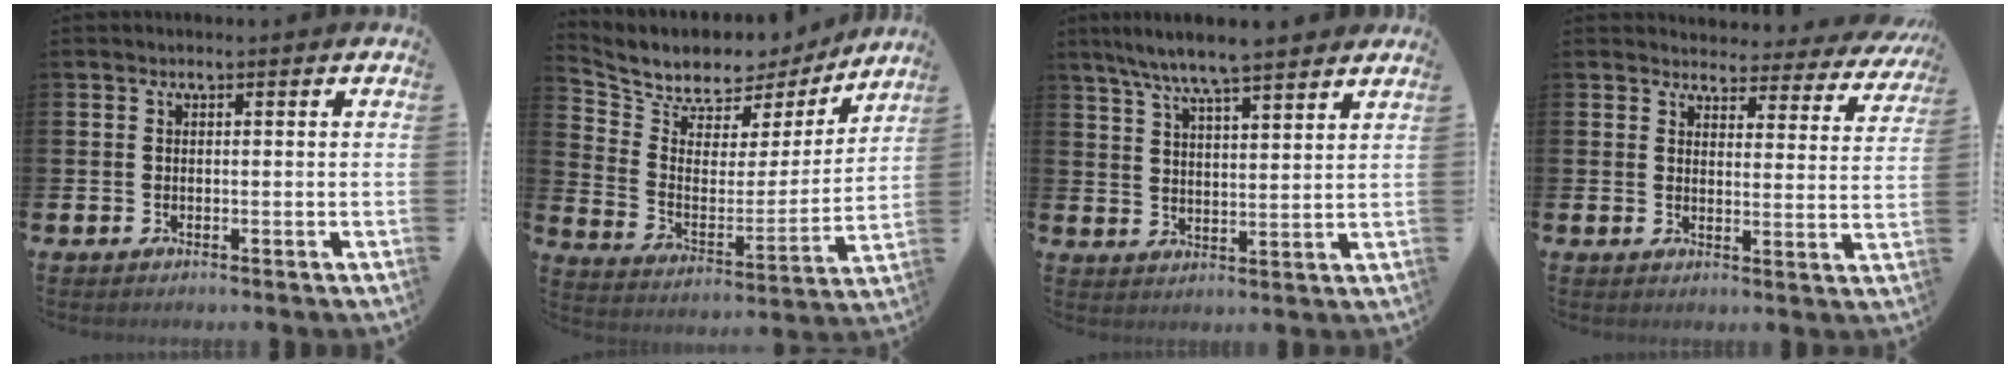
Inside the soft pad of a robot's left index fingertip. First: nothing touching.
{"total": 7.6, "force": [6.9, 3.2, 0.5], "torque": [-0.061, -0.052, 0.121]}
{"total": 7.4, "force": [6.9, 0.4, 2.6], "torque": [-0.074, -0.027, 0.124]}
{"total": 3.5, "force": [3.3, 1.2, 0.2], "torque": [-0.009, -0.031, 0.053]}